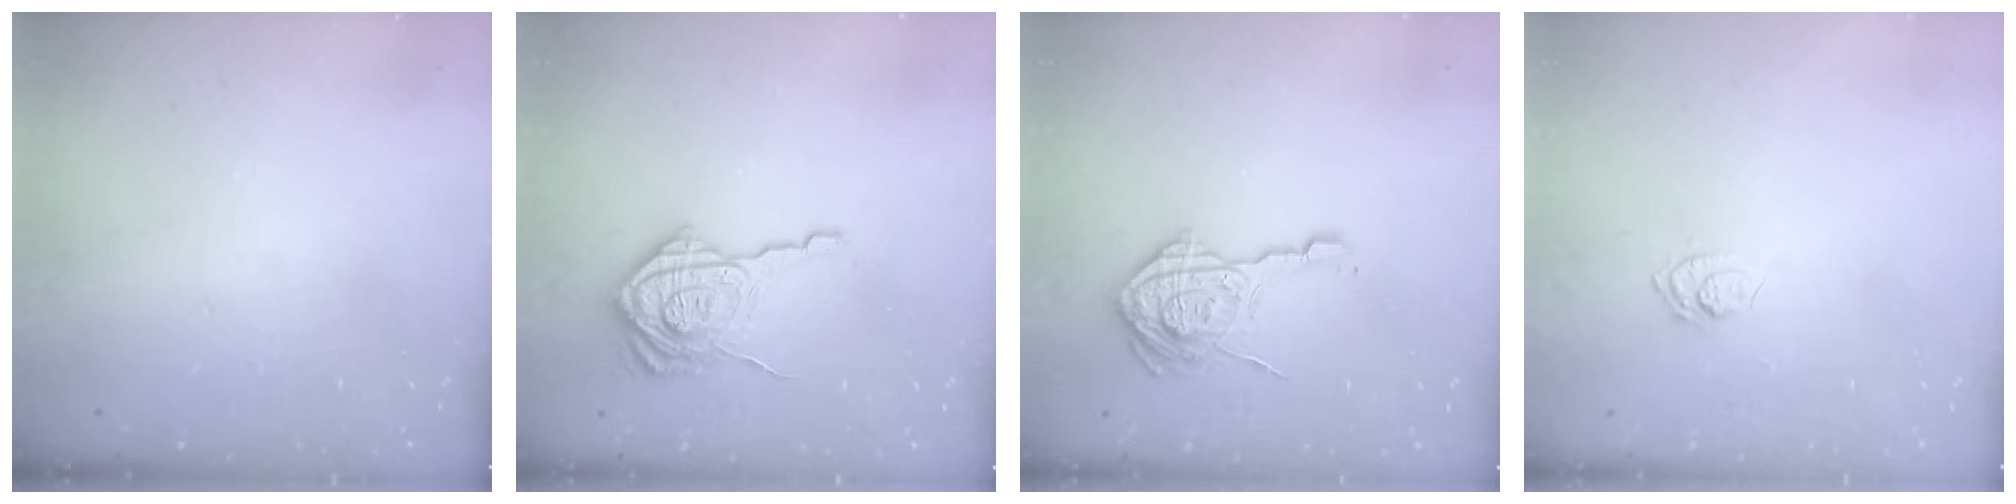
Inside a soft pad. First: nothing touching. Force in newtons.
{"total": 16.7, "press": 16.7, "slide": 0.9}
{"total": 15.5, "press": 15.4, "slide": 1.2}
{"total": 4.6, "press": 4.4, "slide": 1.3}